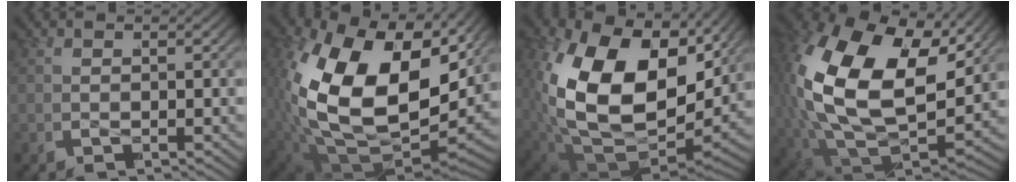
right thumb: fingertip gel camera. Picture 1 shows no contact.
{"total": 19.6, "force": [0.6, 12.3, 15.2], "torque": [-0.333, -0.063, 0.042]}
{"total": 17.0, "force": [1.1, 10.7, 13.1], "torque": [-0.288, -0.055, 0.044]}
{"total": 17.8, "force": [1.9, 11.8, 13.2], "torque": [-0.319, -0.055, 0.052]}